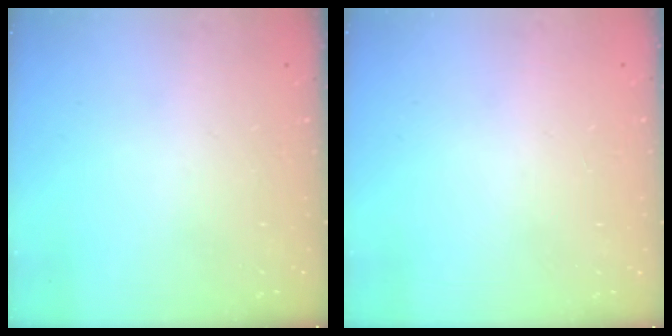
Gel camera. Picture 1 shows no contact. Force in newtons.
{"total": 0.9, "press": 0.9, "slide": 0.0}